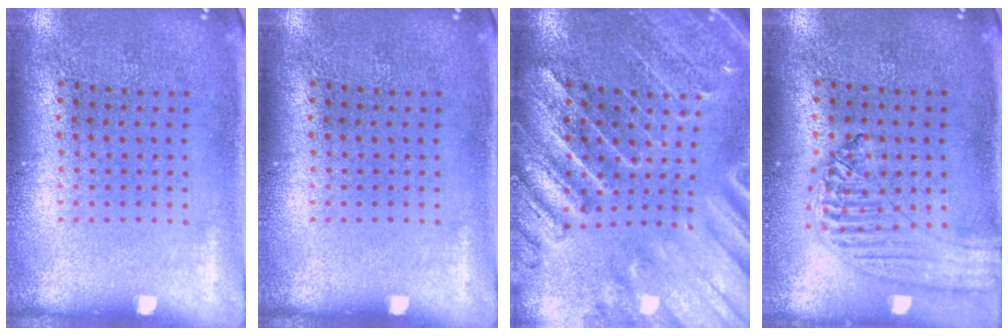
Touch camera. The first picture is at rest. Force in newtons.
{"total": 0.0}
{"total": 3.0, "press": 2.9, "slide": 0.8}
{"total": 1.2, "press": 1.2, "slide": 0.2}